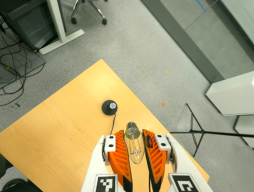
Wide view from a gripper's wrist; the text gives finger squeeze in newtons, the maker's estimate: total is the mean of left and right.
{"total": 19.3, "left": 21.9, "right": 16.7}